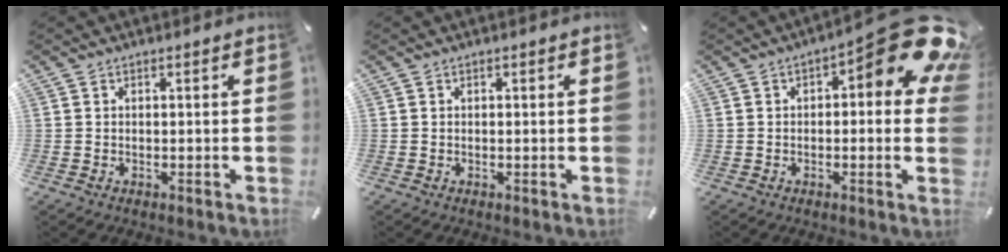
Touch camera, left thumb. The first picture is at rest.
{"total": 0.0}
{"total": 15.2, "force": [6.5, 5.7, 12.4], "torque": [-0.149, -0.060, 0.108]}